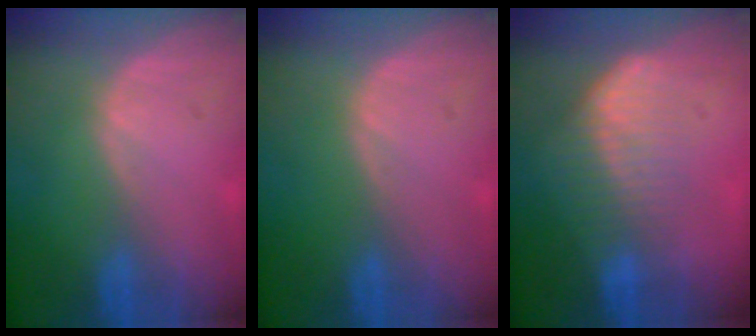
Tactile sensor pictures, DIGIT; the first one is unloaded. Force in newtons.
{"total": 0.0}
{"total": 6.8, "press": 6.1, "slide": 3.1}